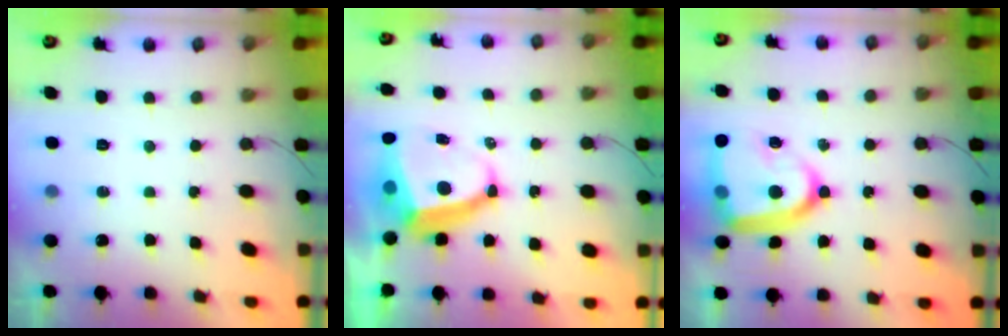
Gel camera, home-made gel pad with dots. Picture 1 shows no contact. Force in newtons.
{"total": 10.2, "press": 10.1, "slide": 1.4}
{"total": 19.2, "press": 19.1, "slide": 1.7}